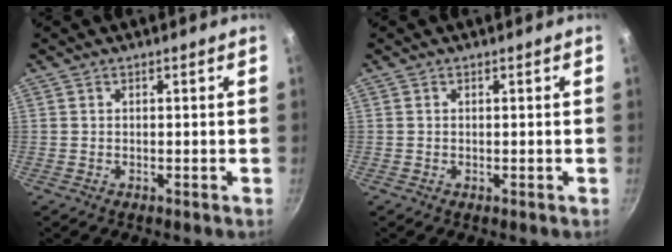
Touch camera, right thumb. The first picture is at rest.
{"total": 0.0}